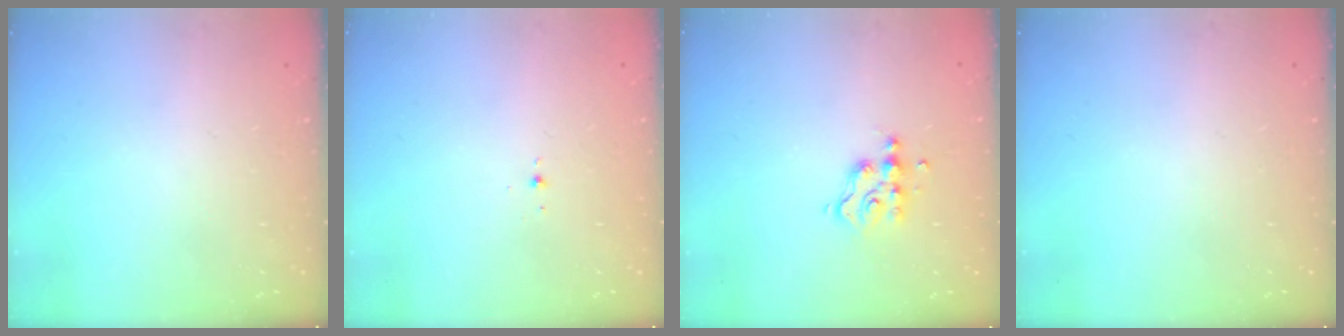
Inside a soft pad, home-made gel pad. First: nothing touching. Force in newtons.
{"total": 2.6, "press": 2.5, "slide": 0.7}
{"total": 5.9, "press": 5.9, "slide": 0.3}
{"total": 0.0}